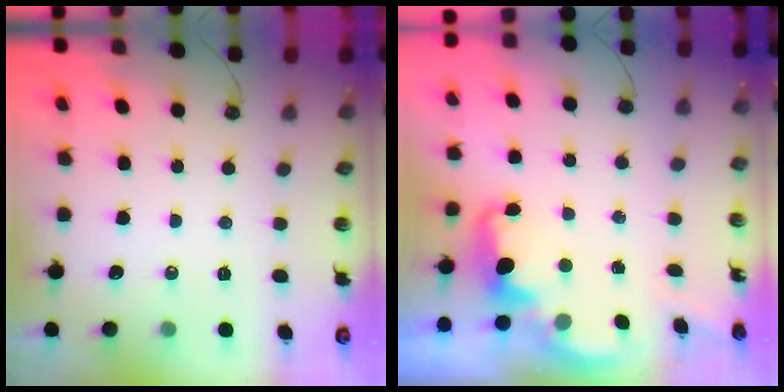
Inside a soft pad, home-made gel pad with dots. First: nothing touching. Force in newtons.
{"total": 2.4, "press": 2.4, "slide": 0.5}